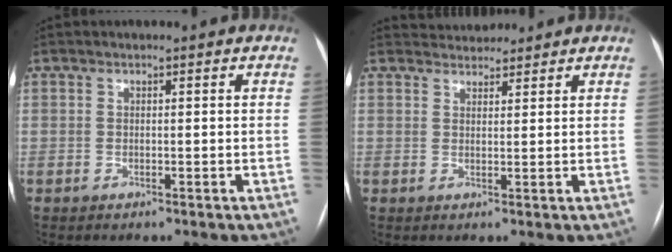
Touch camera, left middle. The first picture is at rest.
{"total": 3.7, "force": [3.5, 1.0, 0.1], "torque": [-0.002, 0.022, 0.056]}